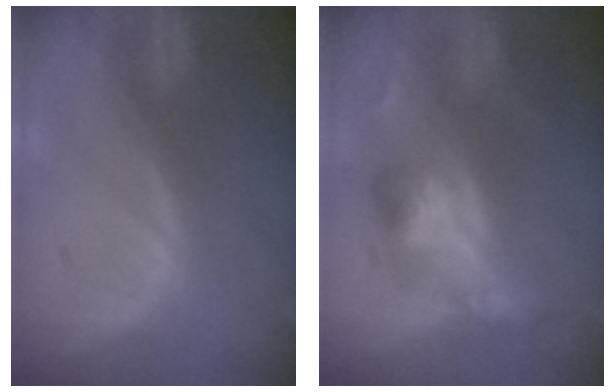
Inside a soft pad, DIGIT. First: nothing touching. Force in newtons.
{"total": 5.7, "press": 5.4, "slide": 1.6}